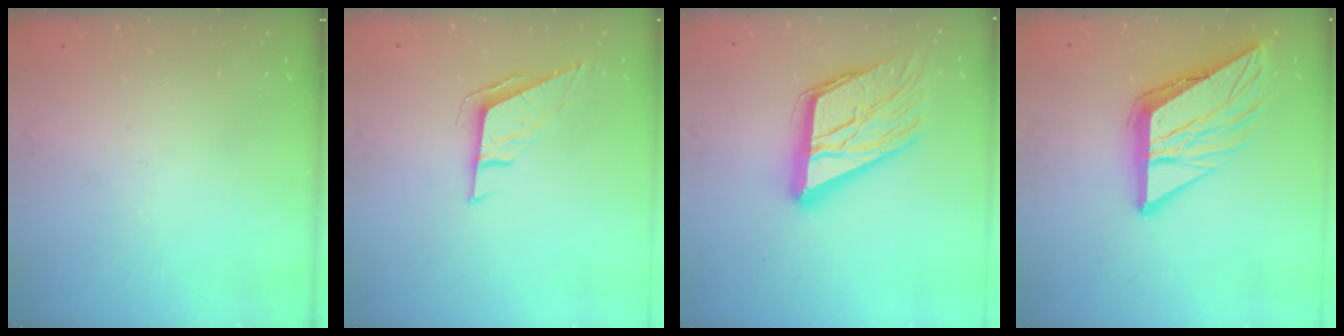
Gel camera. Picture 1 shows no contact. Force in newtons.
{"total": 6.0, "press": 5.9, "slide": 0.9}
{"total": 19.6, "press": 19.5, "slide": 1.9}
{"total": 15.9, "press": 15.9, "slide": 1.6}